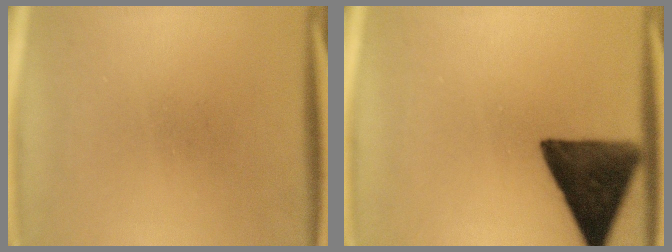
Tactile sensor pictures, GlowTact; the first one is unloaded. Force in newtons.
{"total": 13.1}